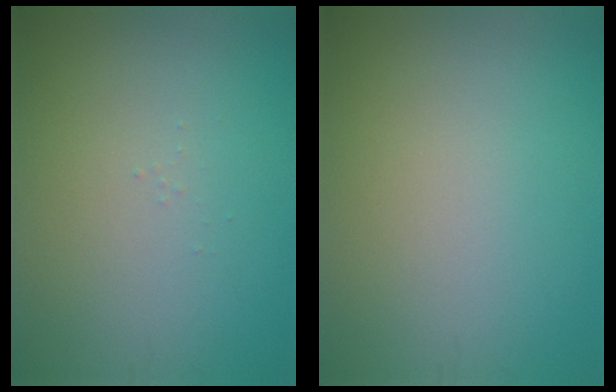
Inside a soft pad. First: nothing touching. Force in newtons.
{"total": 0.0}